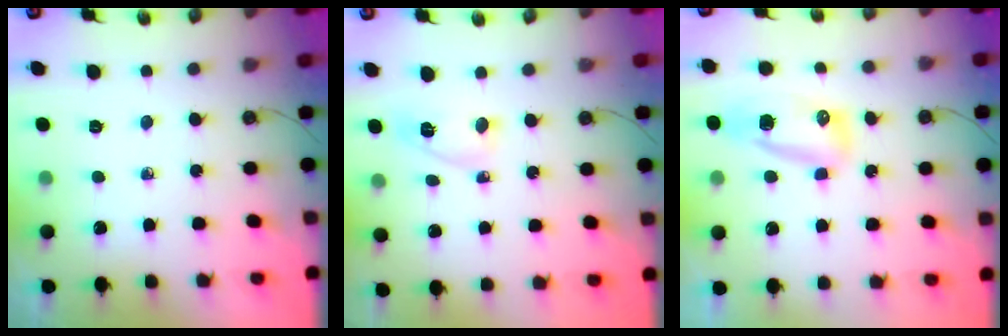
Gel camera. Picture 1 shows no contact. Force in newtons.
{"total": 4.4, "press": 4.4, "slide": 0.4}
{"total": 8.2, "press": 8.1, "slide": 1.3}